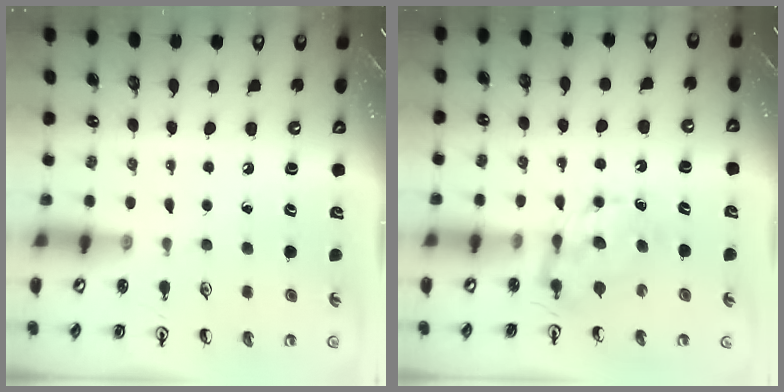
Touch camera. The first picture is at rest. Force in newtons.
{"total": 6.9, "press": 6.9, "slide": 0.2}